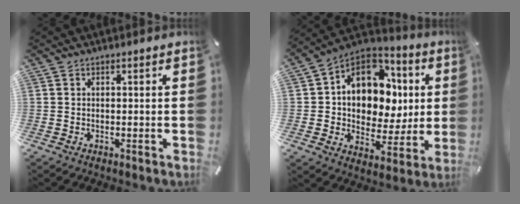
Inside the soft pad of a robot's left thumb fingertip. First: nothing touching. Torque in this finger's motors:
{"motor_torque": [2.52, 2.49, 0.60, -0.06, 0.47]}